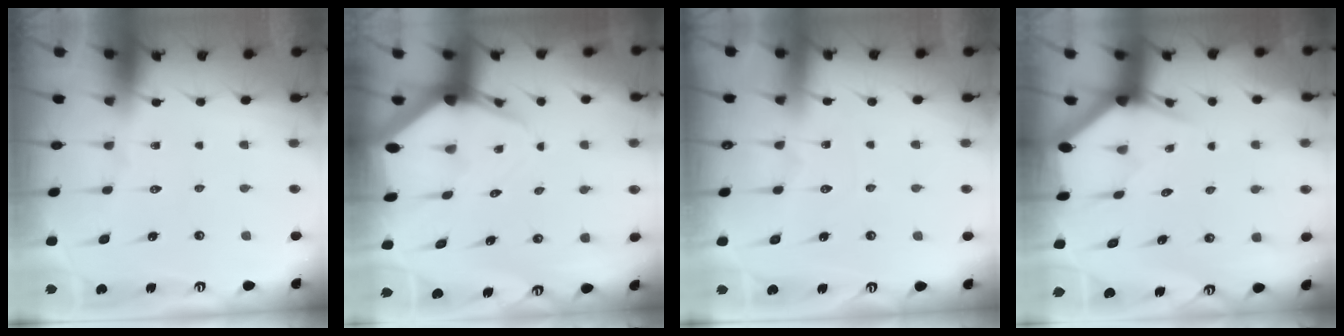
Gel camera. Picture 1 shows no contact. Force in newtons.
{"total": 5.3, "press": 5.3, "slide": 0.7}
{"total": 2.7, "press": 2.7, "slide": 0.3}
{"total": 3.1, "press": 3.1, "slide": 0.1}